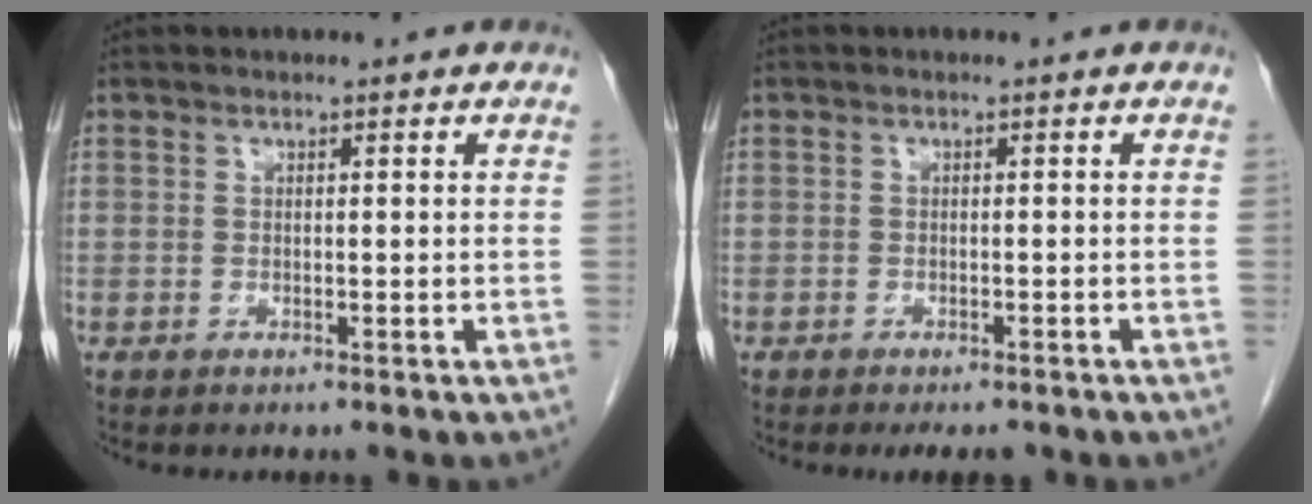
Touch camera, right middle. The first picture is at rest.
{"total": 3.1, "force": [-2.6, 1.1, 1.4], "torque": [-0.012, -0.004, -0.032]}